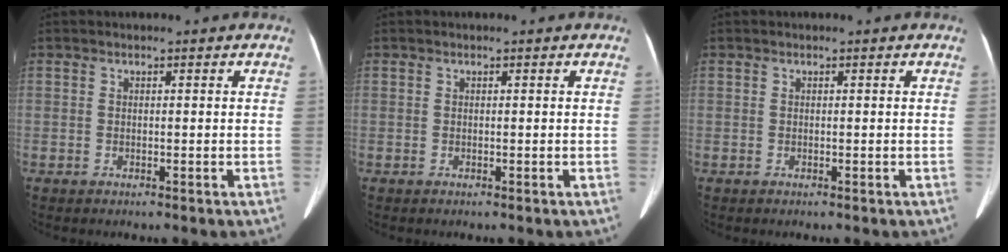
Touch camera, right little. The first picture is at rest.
{"total": 0.0}
{"total": 0.0}